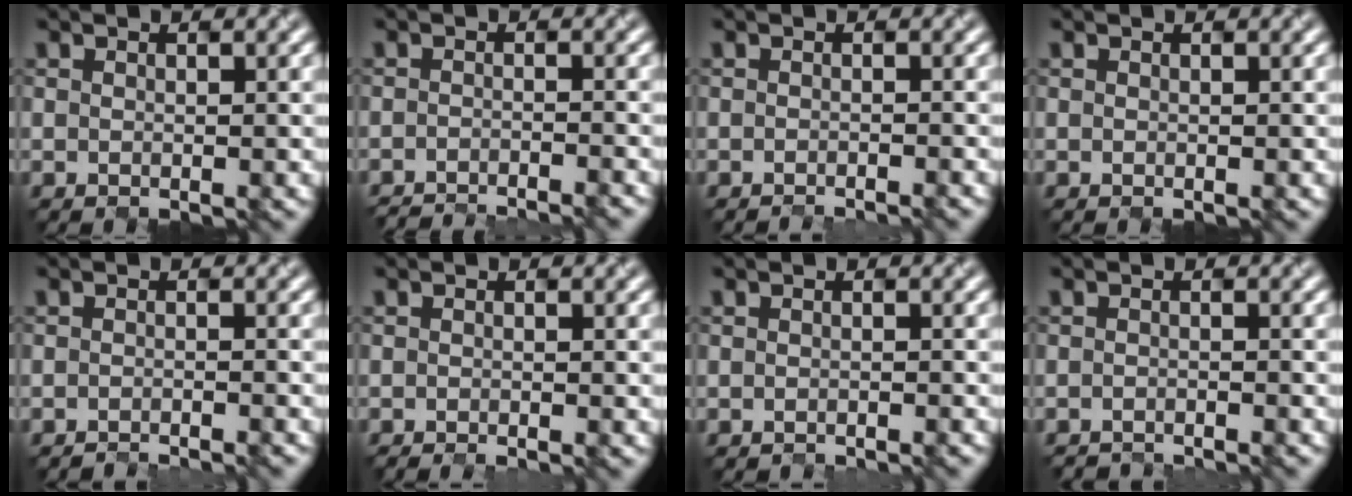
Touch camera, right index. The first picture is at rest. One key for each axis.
{"total": 4.2, "fx": -4.0, "fy": 0.4, "fz": 1.2, "tx": -0.003, "ty": 0.001, "tz": -0.054}
{"total": 1.3, "fx": -0.7, "fy": 0.6, "fz": 1.0, "tx": 0.010, "ty": 0.000, "tz": -0.020}
{"total": 0.0}
{"total": 1.4, "fx": -1.2, "fy": 0.3, "fz": 0.7, "tx": 0.012, "ty": -0.007, "tz": -0.029}
{"total": 1.3, "fx": -0.5, "fy": 0.7, "fz": 1.0, "tx": 0.004, "ty": 0.006, "tz": -0.008}
{"total": 0.7, "fx": -0.5, "fy": 0.3, "fz": 0.5, "tx": 0.006, "ty": 0.002, "tz": -0.017}
{"total": 1.4, "fx": -1.4, "fy": 0.0, "fz": 0.1, "tx": 0.013, "ty": -0.007, "tz": -0.031}